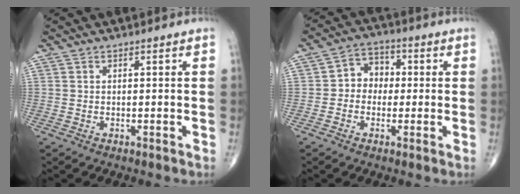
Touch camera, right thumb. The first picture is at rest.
{"total": 6.3, "force": [-0.2, 5.4, 3.3], "torque": [-0.021, 0.023, -0.017]}